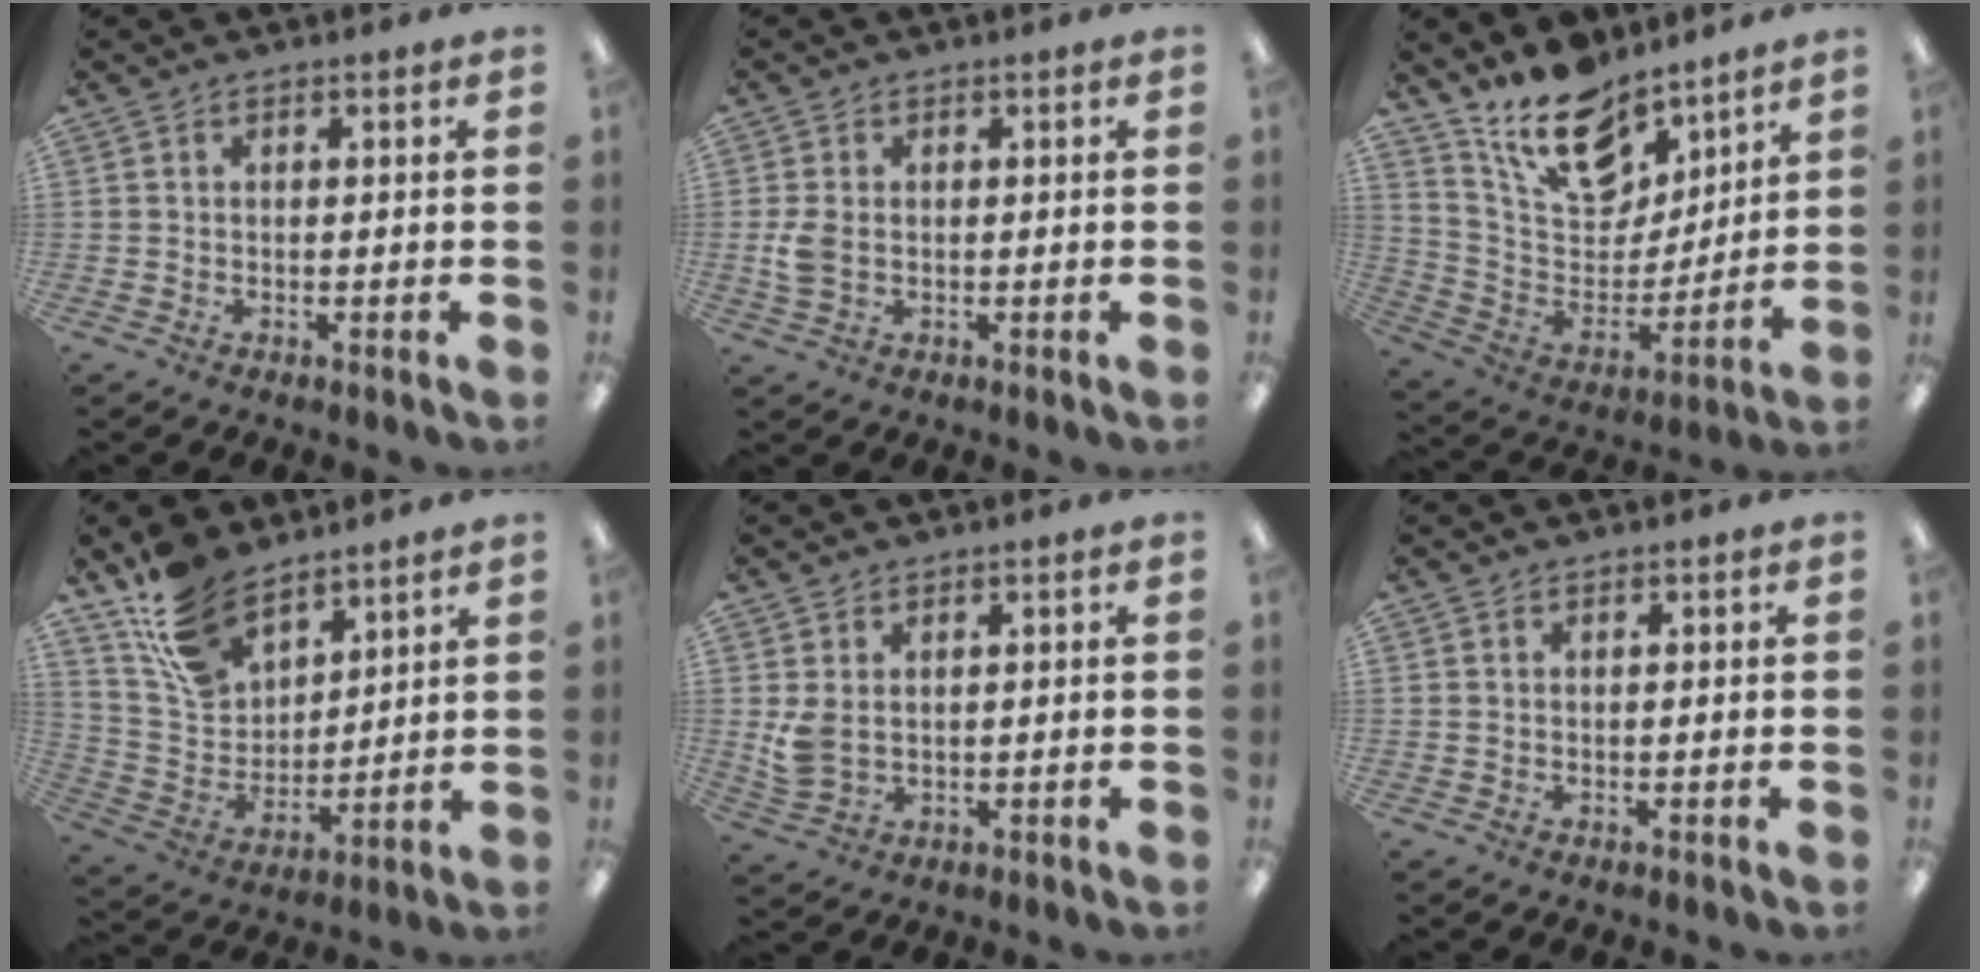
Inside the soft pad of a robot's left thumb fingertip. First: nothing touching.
{"total": 4.2, "force": [-0.1, 2.7, 3.2], "torque": [-0.071, -0.003, -0.008]}
{"total": 17.3, "force": [13.2, 8.6, 7.3], "torque": [-0.148, -0.080, 0.243]}
{"total": 14.2, "force": [10.8, 7.7, 5.3], "torque": [-0.123, -0.054, 0.212]}
{"total": 4.9, "force": [1.4, 3.2, 3.4], "torque": [-0.072, -0.004, 0.025]}
{"total": 0.0}